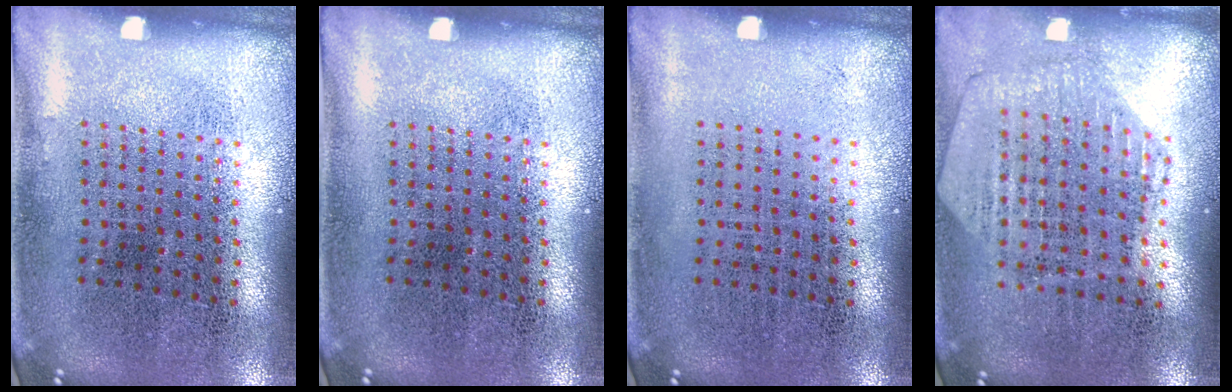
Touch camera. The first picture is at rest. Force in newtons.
{"total": 0.0}
{"total": 0.0}
{"total": 0.8, "press": 0.8, "slide": 0.1}